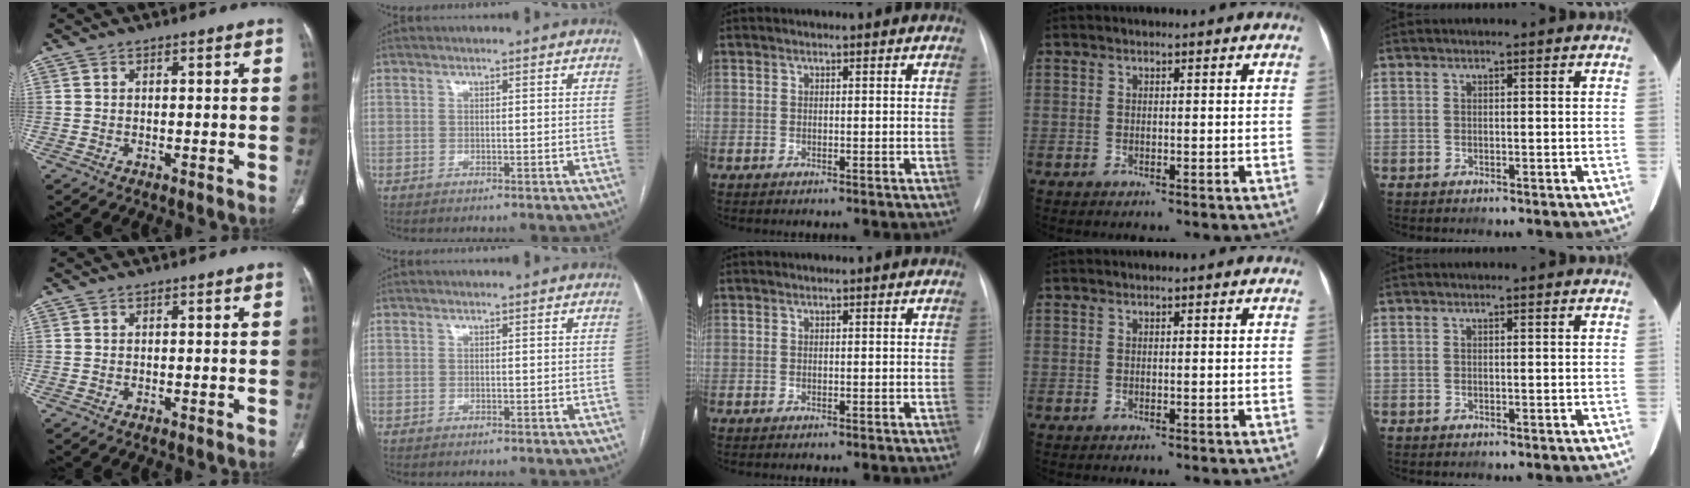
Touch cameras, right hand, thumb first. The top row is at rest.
{}